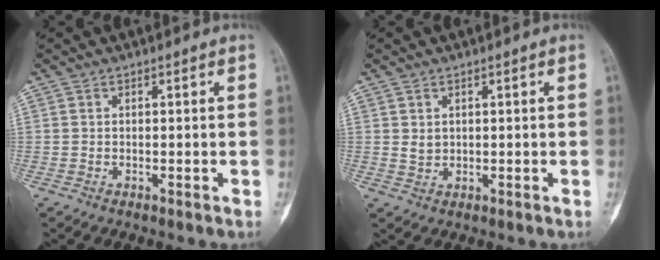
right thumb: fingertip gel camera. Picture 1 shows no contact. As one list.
[{"total": 1.7, "force": [0.7, 1.3, -0.8], "torque": [0.015, -0.001, 0.018]}]